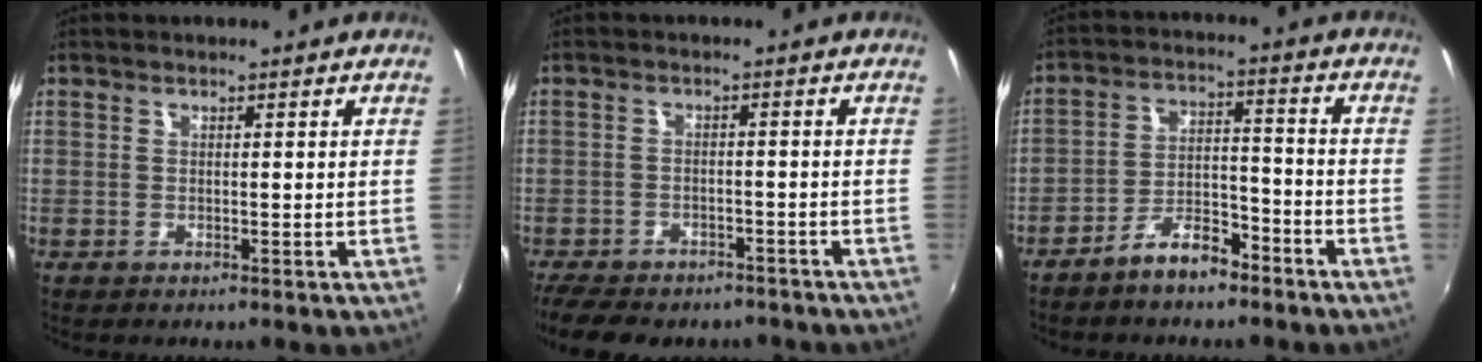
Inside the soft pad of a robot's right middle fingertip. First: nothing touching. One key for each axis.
{"total": 13.1, "fx": -10.6, "fy": 5.4, "fz": 5.5, "tx": -0.131, "ty": -0.019, "tz": -0.157}
{"total": 7.6, "fx": -5.8, "fy": 2.9, "fz": 3.9, "tx": -0.077, "ty": 0.023, "tz": -0.093}